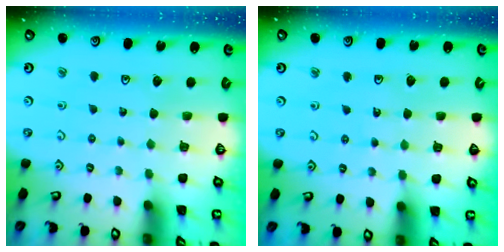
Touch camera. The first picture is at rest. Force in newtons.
{"total": 3.7, "press": 2.8, "slide": 2.3}